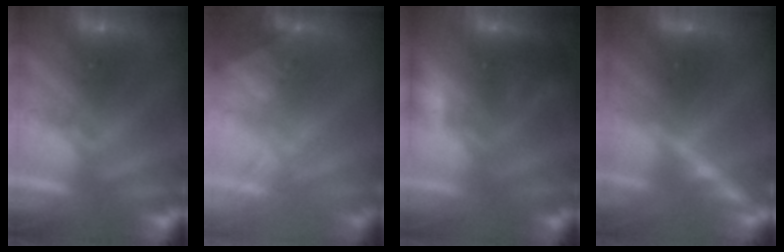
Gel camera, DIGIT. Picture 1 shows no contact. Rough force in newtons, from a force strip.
{"total": 2.9}
{"total": 6.5}
{"total": 1.9}